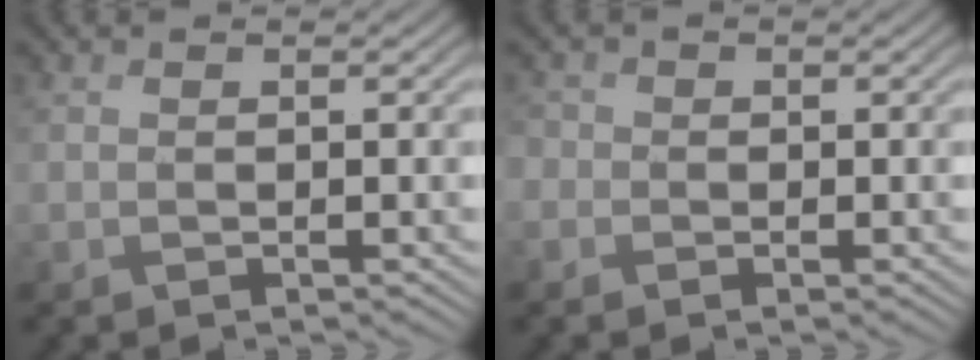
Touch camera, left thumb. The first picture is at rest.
{"total": 2.1, "force": [-0.5, 2.1, 0.4], "torque": [-0.015, 0.003, -0.017]}